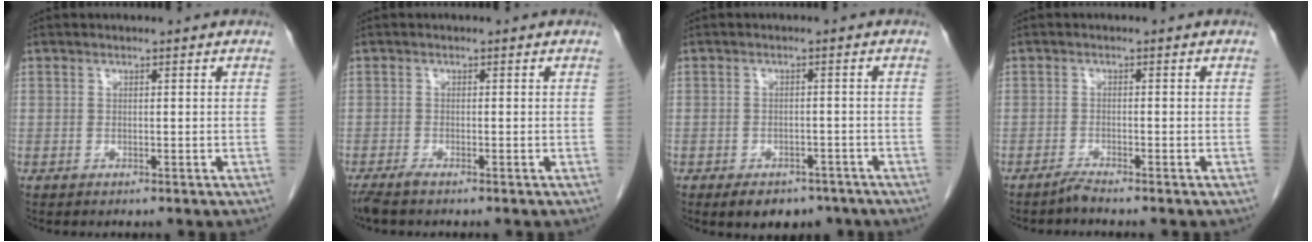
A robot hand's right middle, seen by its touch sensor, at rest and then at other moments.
{"total": 1.7, "force": [-1.4, 0.0, 0.9], "torque": [-0.025, -0.007, -0.030]}
{"total": 6.2, "force": [-4.6, 3.4, 2.2], "torque": [-0.022, 0.005, -0.061]}
{"total": 1.4, "force": [-1.3, -0.3, 0.3], "torque": [-0.006, -0.004, -0.026]}